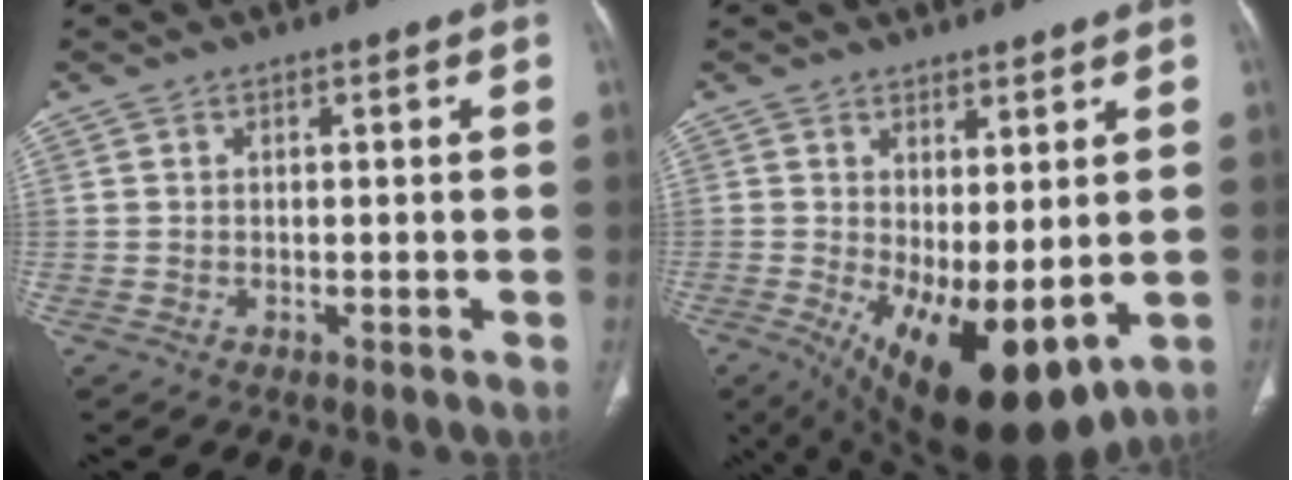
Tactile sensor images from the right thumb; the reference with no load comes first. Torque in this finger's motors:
{"motor_torque": [-0.01, 1.47, 0.35, -0.17, 0.19]}